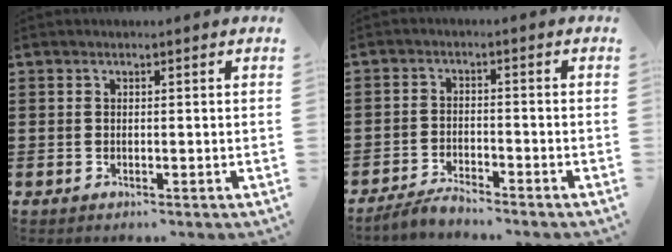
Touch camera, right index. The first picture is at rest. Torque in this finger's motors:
{"motor_torque": [0.39, 0.33, 0.09, 0.03]}